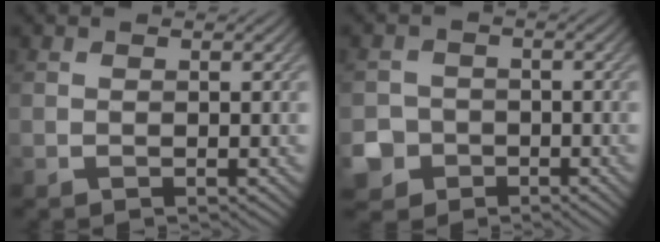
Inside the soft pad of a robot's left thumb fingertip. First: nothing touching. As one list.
[{"total": 4.9, "force": [-2.6, 4.1, 0.8], "torque": [-0.013, -0.008, -0.057]}]